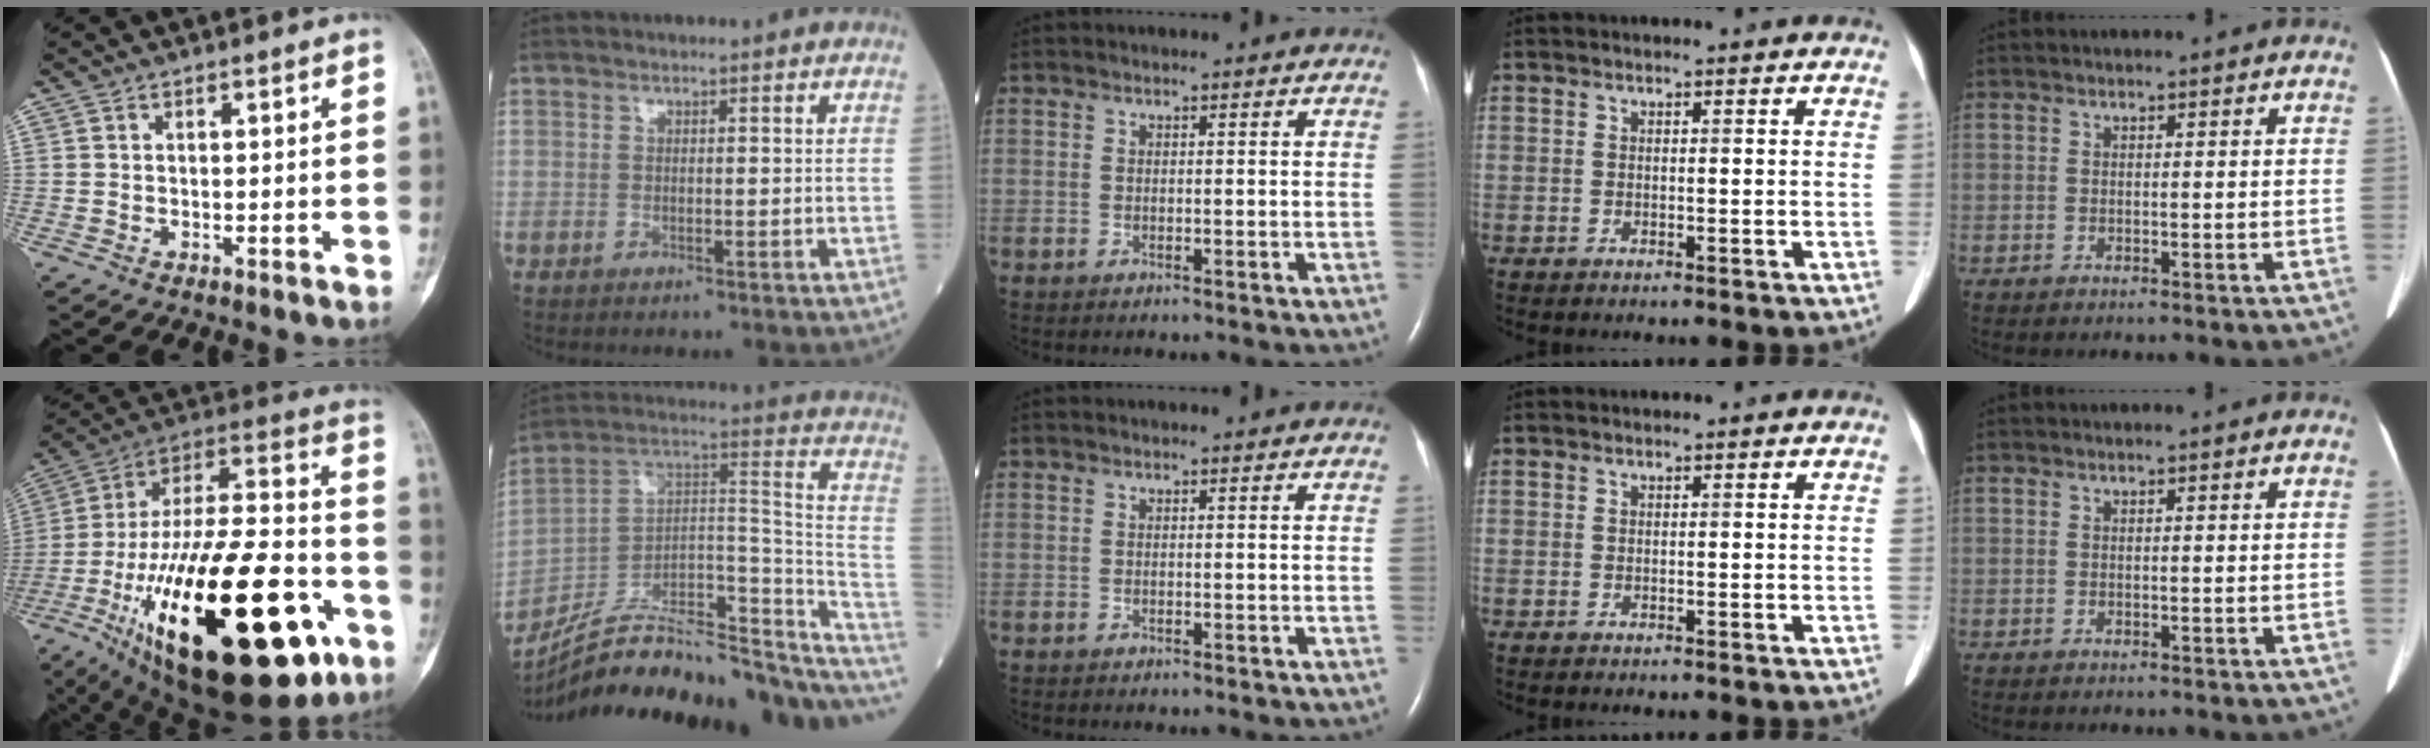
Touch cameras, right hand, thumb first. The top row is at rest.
{"thumb": {"total": 42.7, "force": [-16.7, 16.5, 35.6], "torque": [-0.582, 0.044, -0.260]}, "index": {"total": 23.9, "force": [-18.3, 6.4, 14.0], "torque": [-0.181, 0.041, -0.286]}}